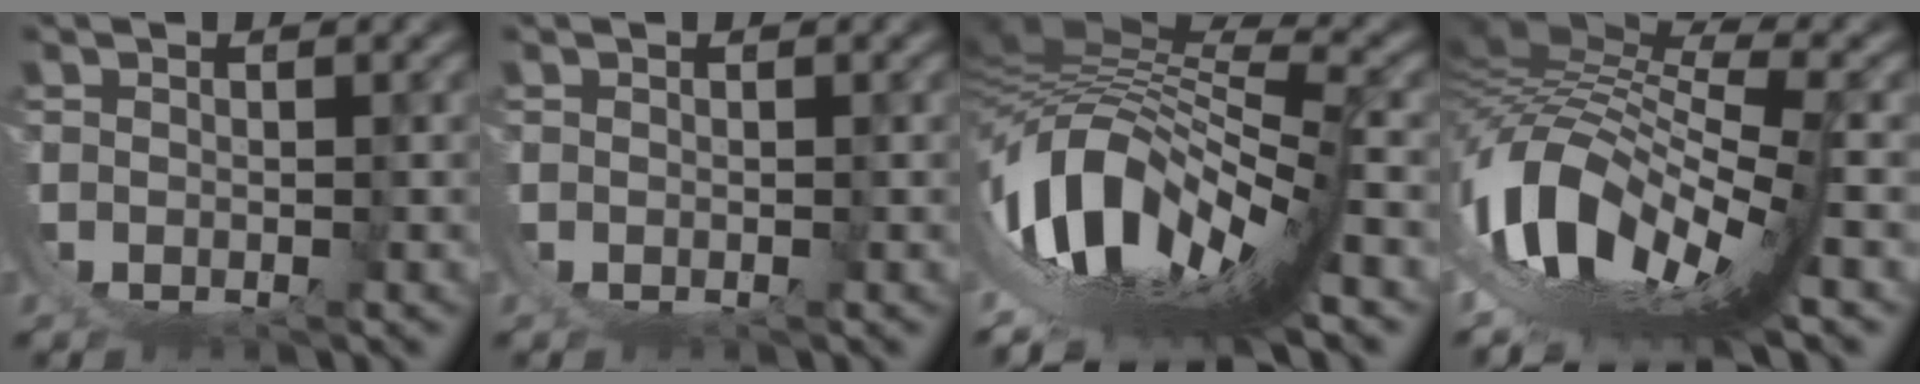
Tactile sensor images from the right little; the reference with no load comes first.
{"total": 0.0}
{"total": 16.0, "force": [-1.4, 7.7, 14.0], "torque": [-0.269, -0.013, -0.007]}
{"total": 15.5, "force": [-0.2, 8.5, 13.0], "torque": [-0.268, -0.025, 0.014]}